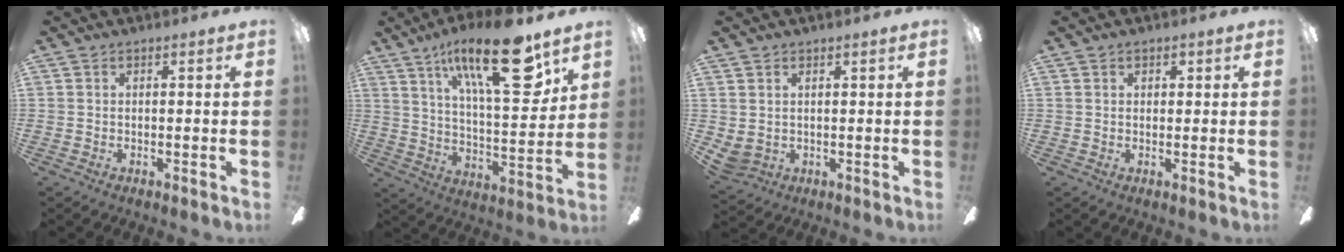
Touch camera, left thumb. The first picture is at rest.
{"total": 23.3, "force": [13.6, 7.4, 17.4], "torque": [-0.272, -0.064, 0.214]}
{"total": 3.2, "force": [1.7, 2.7, 0.7], "torque": [-0.027, -0.007, 0.034]}
{"total": 1.3, "force": [0.7, 1.0, 0.4], "torque": [0.000, 0.001, 0.010]}